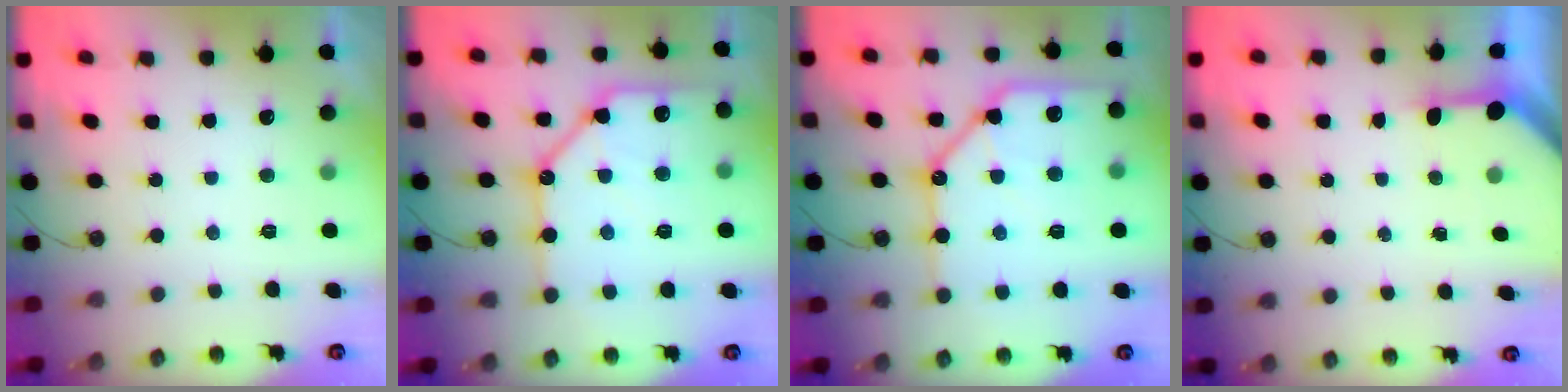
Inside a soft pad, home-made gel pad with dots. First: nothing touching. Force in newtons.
{"total": 19.4, "press": 19.3, "slide": 1.9}
{"total": 20.3, "press": 20.2, "slide": 2.2}
{"total": 3.2, "press": 3.2, "slide": 0.2}